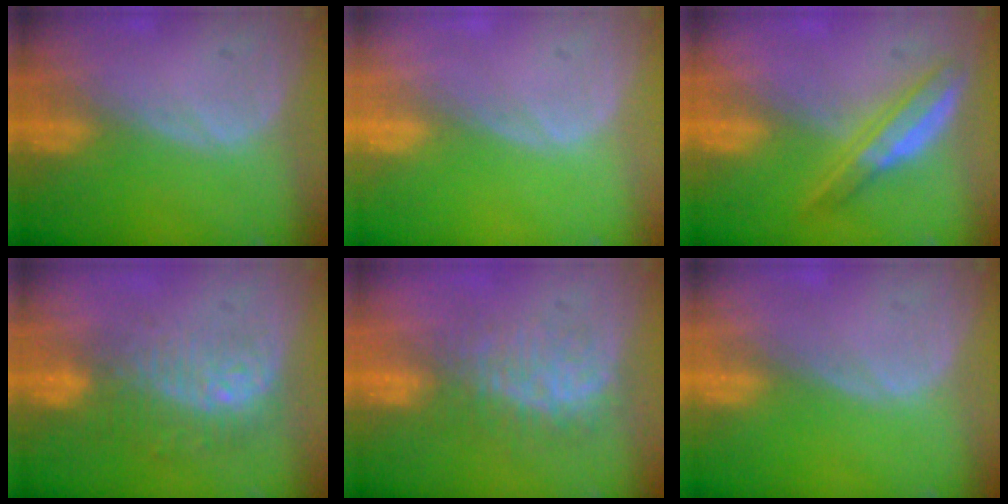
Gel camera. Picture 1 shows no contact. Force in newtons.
{"total": 0.0}
{"total": 5.2, "press": 5.1, "slide": 0.9}
{"total": 9.7, "press": 8.4, "slide": 5.0}
{"total": 7.6, "press": 7.3, "slide": 2.2}
{"total": 0.0}